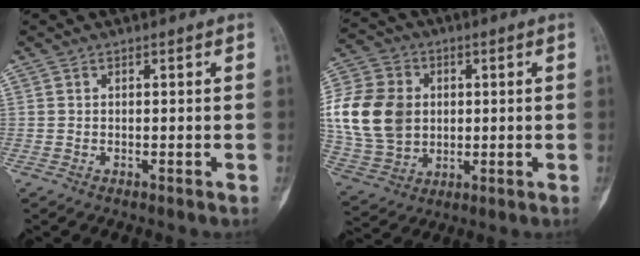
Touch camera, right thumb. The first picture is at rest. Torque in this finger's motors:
{"motor_torque": [0.37, 0.37, 0.16, 0.01, 0.10]}